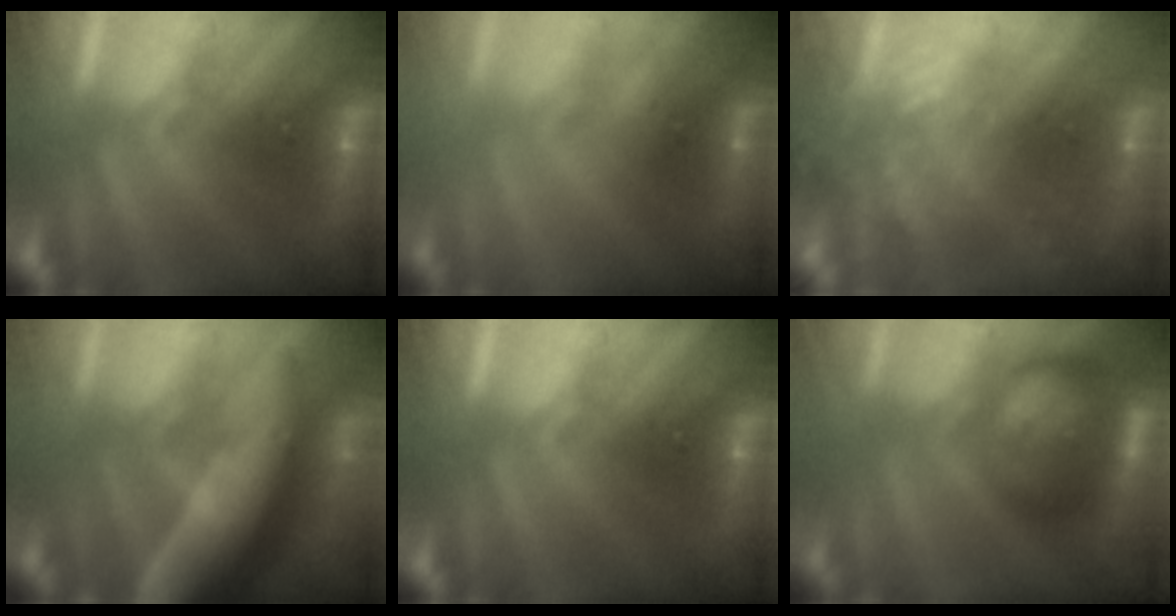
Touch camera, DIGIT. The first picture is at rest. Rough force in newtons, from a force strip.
{"total": 2.0}
{"total": 7.7}
{"total": 12.7}
{"total": 0.0}
{"total": 6.6}